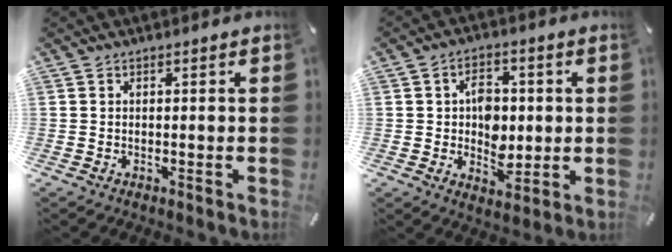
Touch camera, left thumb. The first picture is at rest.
{"total": 8.2, "force": [0.3, 6.2, 5.3], "torque": [-0.064, 0.003, 0.004]}